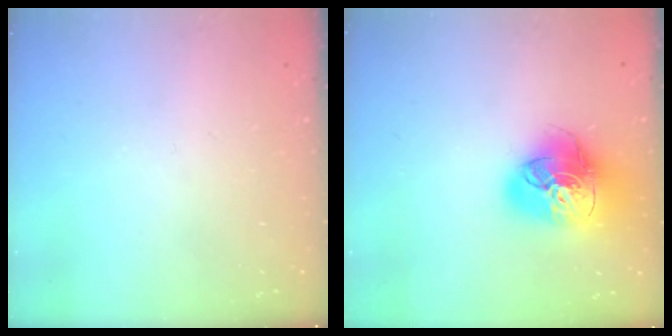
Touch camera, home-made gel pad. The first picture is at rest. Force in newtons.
{"total": 21.8, "press": 21.6, "slide": 2.6}